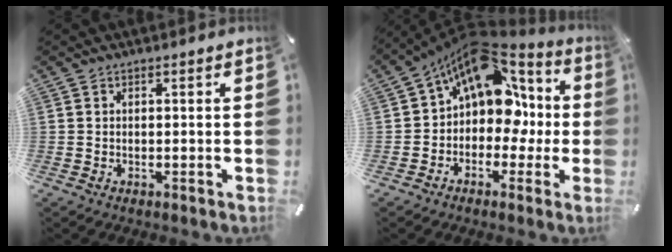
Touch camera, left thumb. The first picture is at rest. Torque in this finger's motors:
{"motor_torque": [1.75, 3.26, 1.22, 0.48, 0.20]}